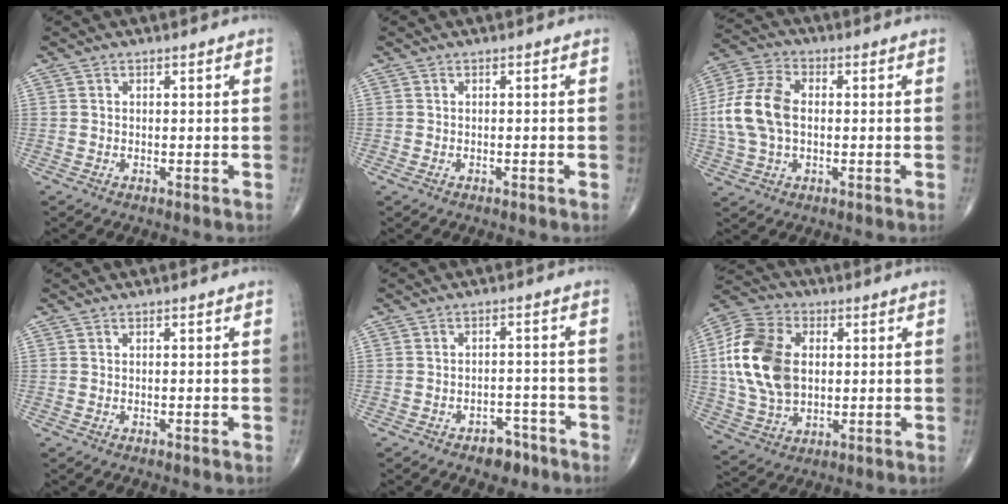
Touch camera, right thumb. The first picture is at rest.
{"total": 0.7, "force": [-0.3, 0.1, 0.6], "torque": [-0.013, 0.004, -0.004]}
{"total": 12.4, "force": [0.1, 7.9, 9.6], "torque": [-0.206, 0.021, -0.001]}
{"total": 0.0}
{"total": 4.8, "force": [-3.4, 2.7, 2.1], "torque": [-0.012, 0.027, -0.045]}
{"total": 17.5, "force": [1.9, 11.8, 12.8], "torque": [-0.243, 0.008, 0.034]}